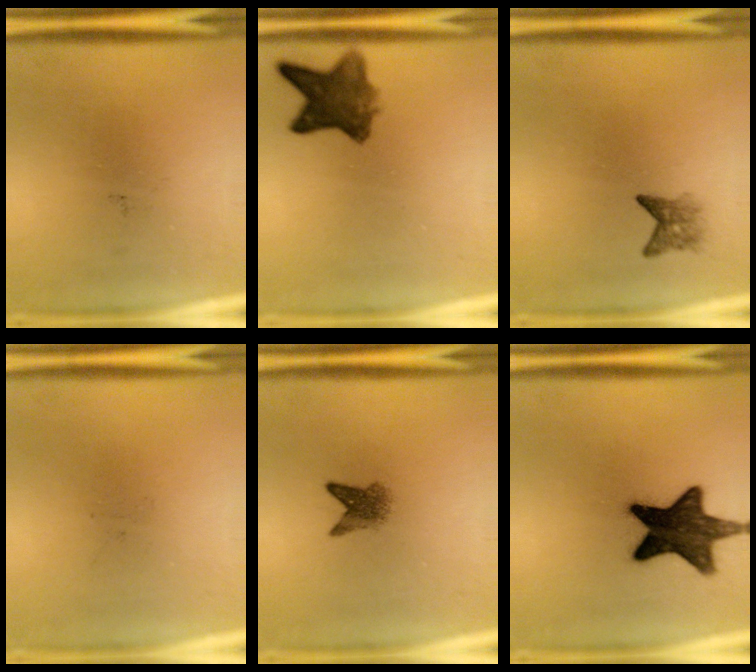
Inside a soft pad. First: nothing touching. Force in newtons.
{"total": 7.5}
{"total": 2.2}
{"total": 0.0}
{"total": 3.1}
{"total": 14.5}